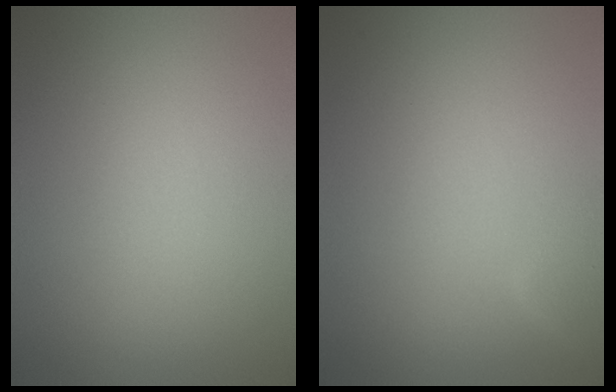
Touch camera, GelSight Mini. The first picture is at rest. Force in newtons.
{"total": 2.0, "press": 2.0, "slide": 0.2}